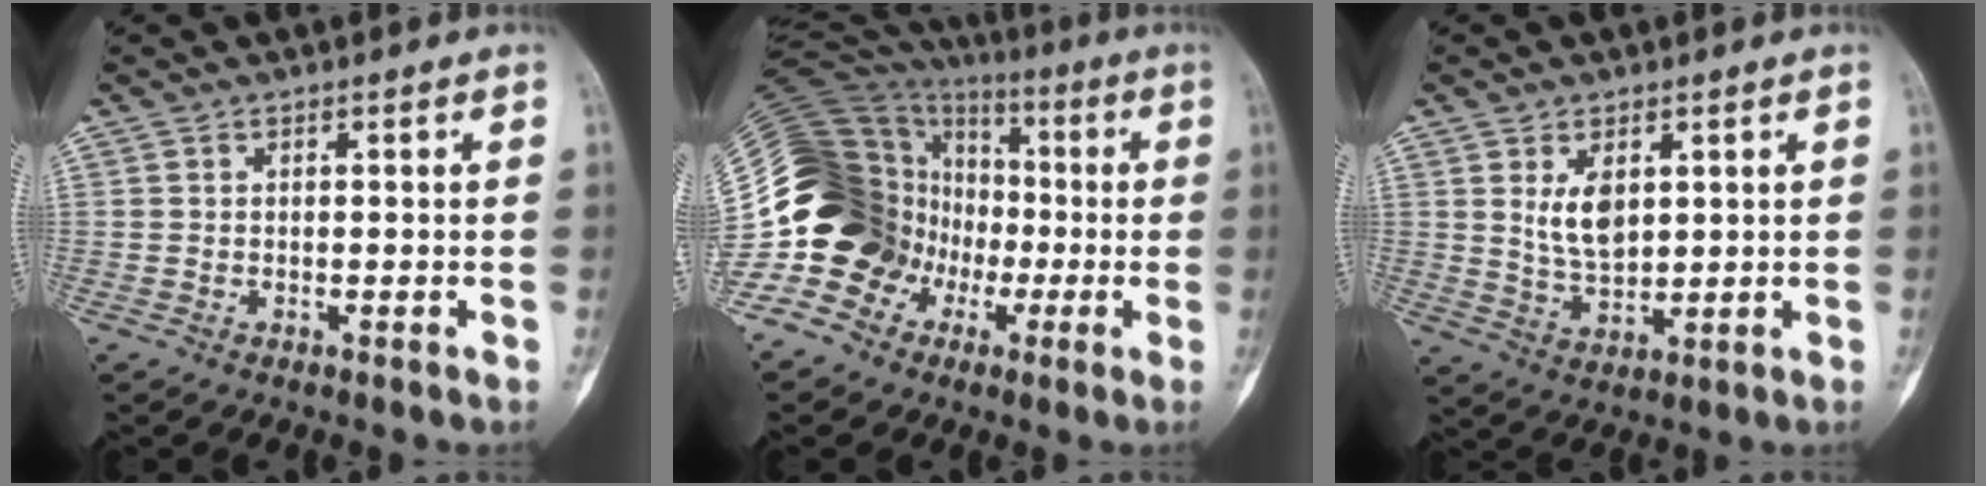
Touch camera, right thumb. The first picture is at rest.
{"total": 22.5, "force": [-5.6, 18.9, 10.8], "torque": [-0.204, 0.088, -0.098]}
{"total": 6.5, "force": [2.1, 3.8, 4.9], "torque": [-0.074, -0.018, 0.050]}